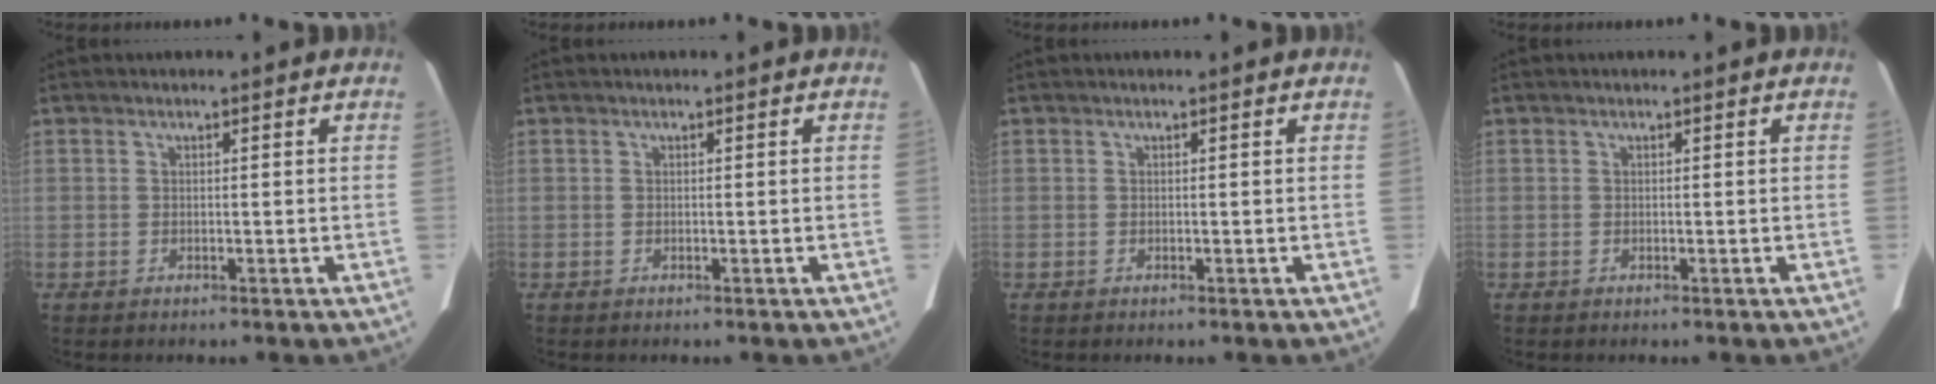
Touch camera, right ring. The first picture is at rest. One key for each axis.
{"total": 0.0}
{"total": 0.0}
{"total": 0.0}